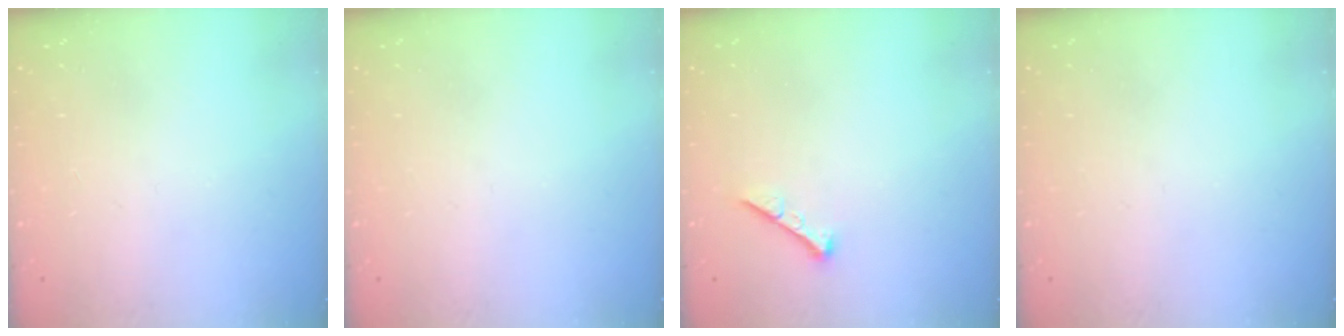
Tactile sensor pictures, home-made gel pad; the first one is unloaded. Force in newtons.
{"total": 0.0}
{"total": 0.0}
{"total": 0.0}